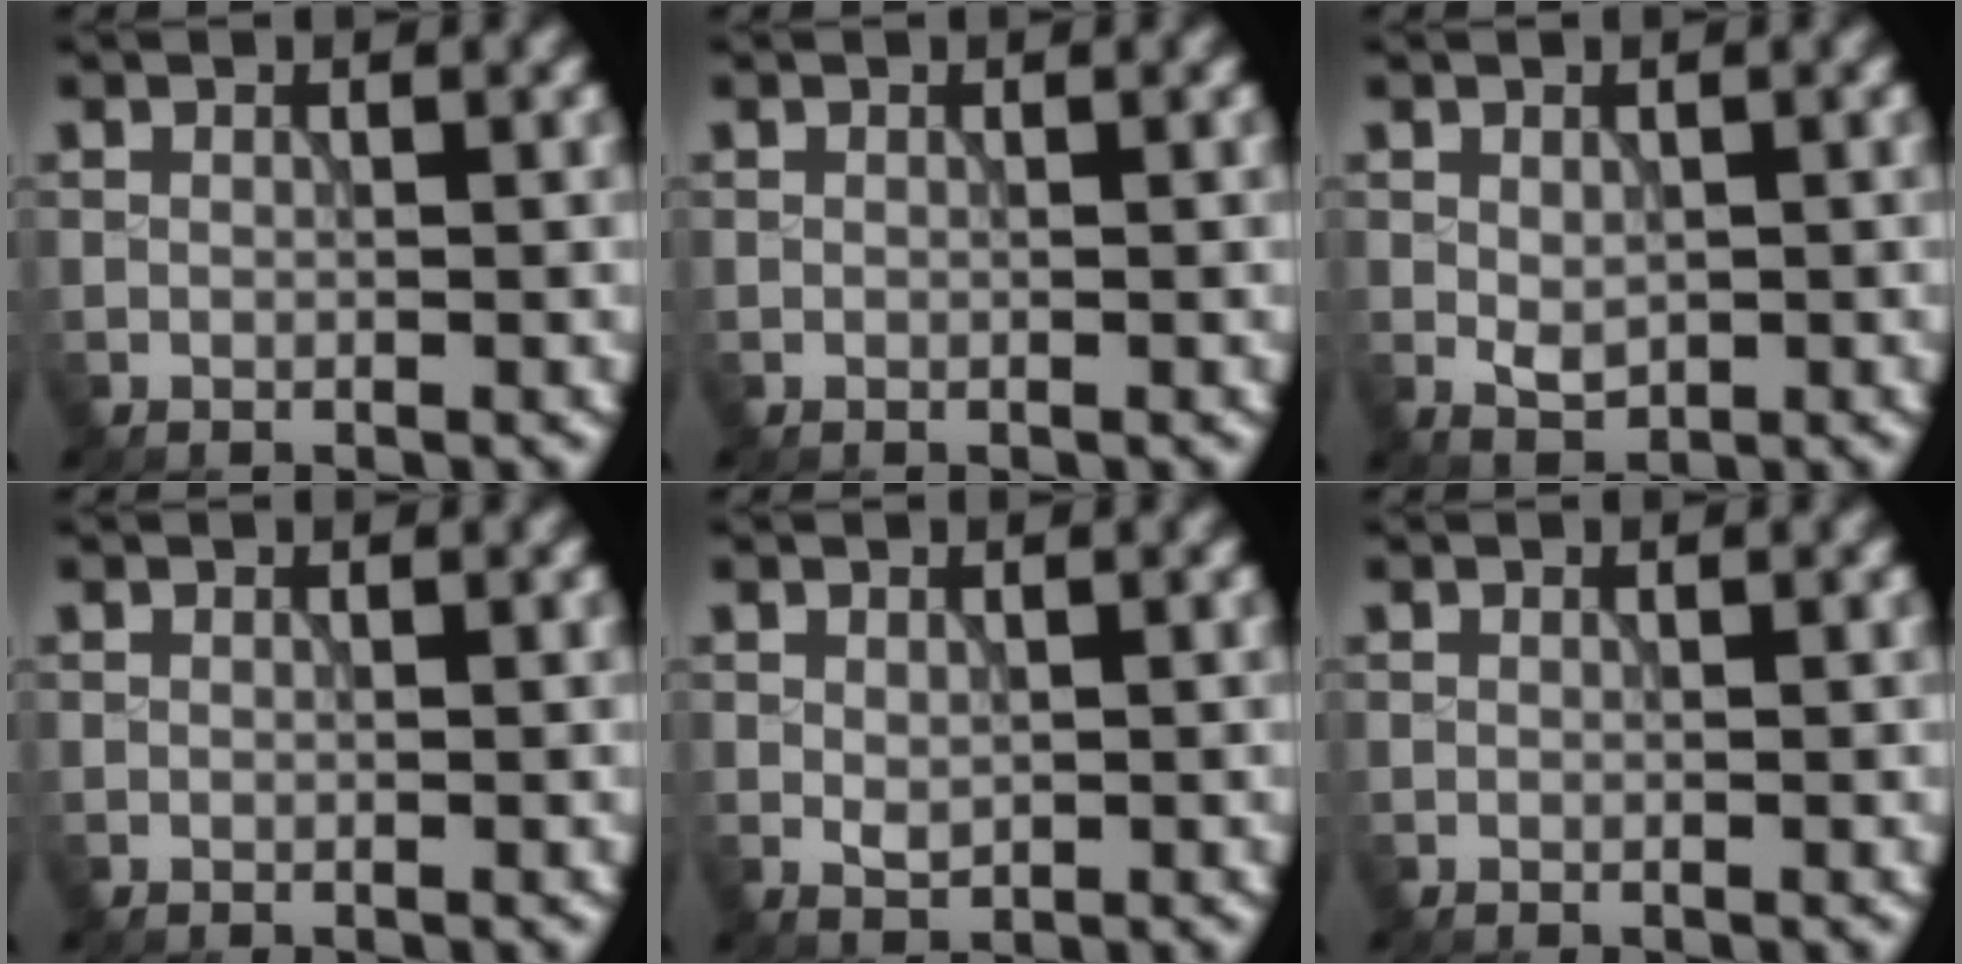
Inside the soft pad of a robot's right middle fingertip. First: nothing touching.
{"total": 0.0}
{"total": 2.0, "force": [-0.1, 1.3, 1.5], "torque": [-0.027, -0.004, 0.003]}
{"total": 0.0}
{"total": 1.3, "force": [0.1, 0.9, 1.0], "torque": [-0.019, -0.003, 0.005]}
{"total": 0.0}